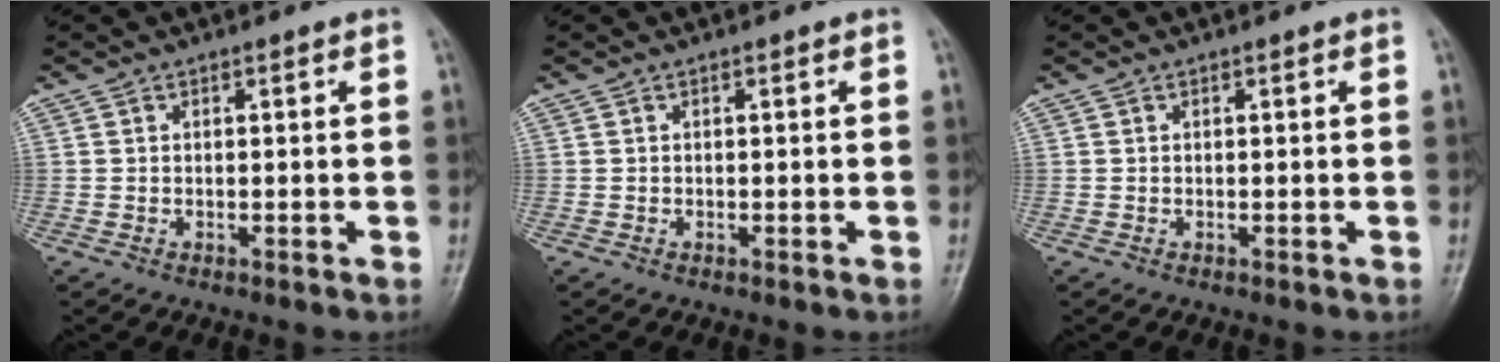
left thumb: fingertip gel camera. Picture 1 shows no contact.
{"total": 0.0}
{"total": 0.0}